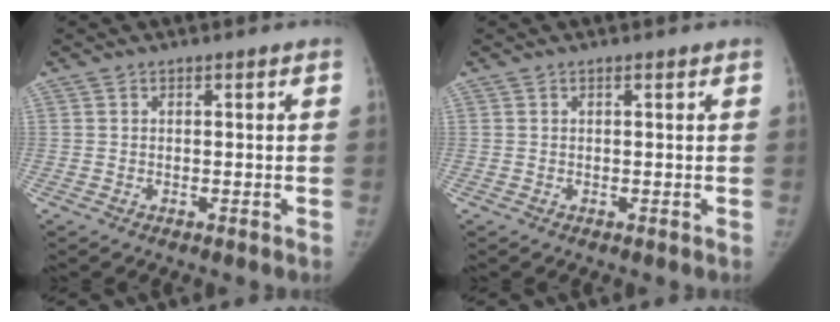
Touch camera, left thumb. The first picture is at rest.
{"total": 0.5, "force": [0.4, 0.1, 0.4], "torque": [-0.008, 0.000, 0.005]}